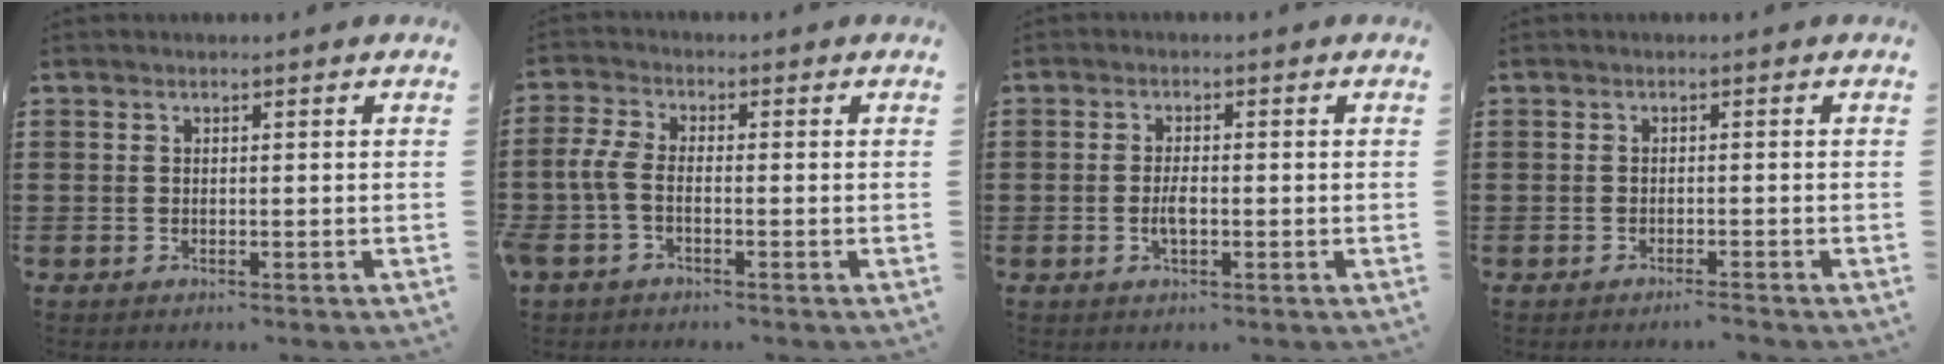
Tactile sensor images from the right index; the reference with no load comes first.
{"total": 3.7, "force": [-1.3, 1.6, 3.0], "torque": [-0.091, -0.008, -0.036]}
{"total": 2.6, "force": [-0.6, 1.0, 2.3], "torque": [-0.043, 0.001, -0.011]}
{"total": 1.2, "force": [-1.1, -0.1, 0.5], "torque": [-0.010, -0.001, -0.020]}